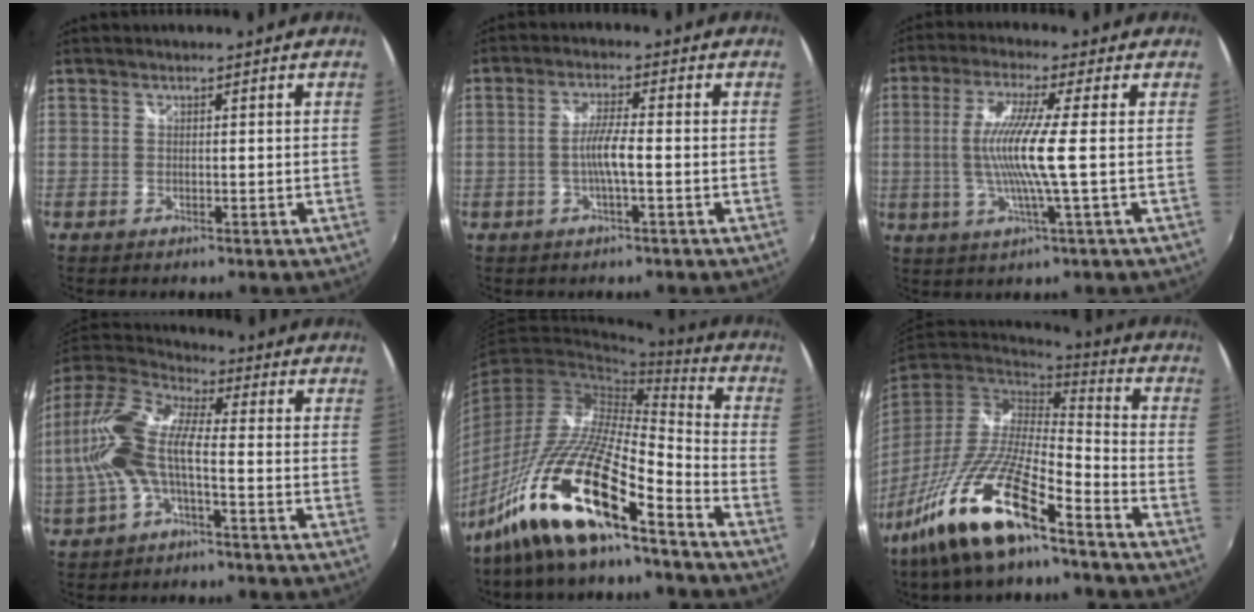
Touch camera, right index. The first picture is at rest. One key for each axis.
{"total": 4.3, "fx": -1.2, "fy": 0.0, "fz": 4.1, "tx": -0.081, "ty": 0.001, "tz": -0.021}
{"total": 9.9, "fx": -0.5, "fy": -1.2, "fz": 9.8, "tx": -0.193, "ty": -0.009, "tz": -0.009}
{"total": 12.8, "fx": -1.8, "fy": 4.7, "fz": 11.8, "tx": -0.246, "ty": 0.011, "tz": -0.037}
{"total": 18.9, "fx": -12.9, "fy": 3.1, "fz": 13.5, "tx": -0.272, "ty": -0.007, "tz": -0.265}
{"total": 18.7, "fx": -12.4, "fy": 3.6, "fz": 13.6, "tx": -0.271, "ty": -0.029, "tz": -0.239}